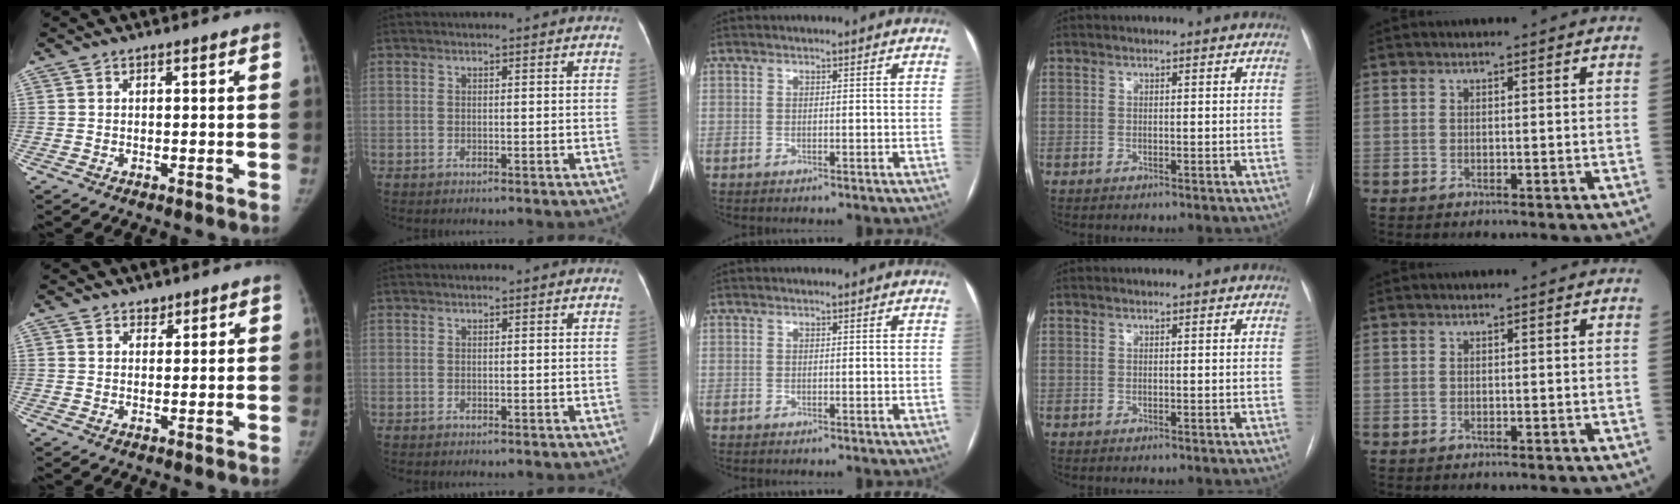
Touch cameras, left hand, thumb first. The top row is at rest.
{"thumb": {"total": 1.8, "force": [1.4, 1.2, 0.2], "torque": [0.013, -0.008, 0.017]}}